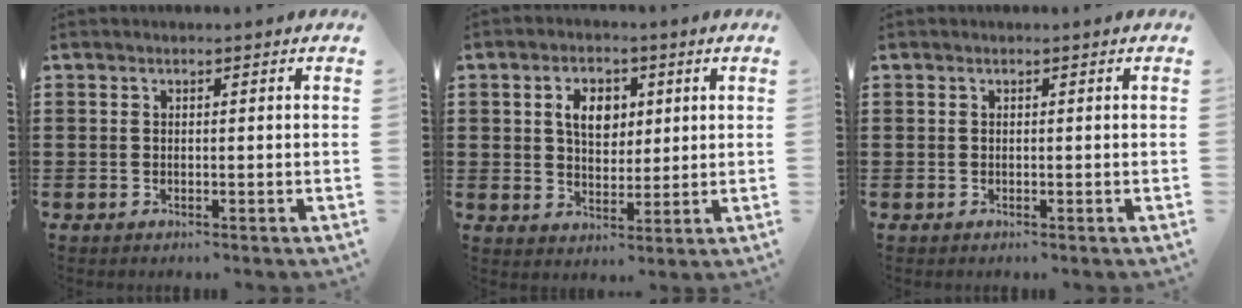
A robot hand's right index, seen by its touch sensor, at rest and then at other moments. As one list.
[{"total": 5.6, "force": [1.5, 3.8, 3.8], "torque": [-0.081, 0.013, 0.021]}, {"total": 0.0}]